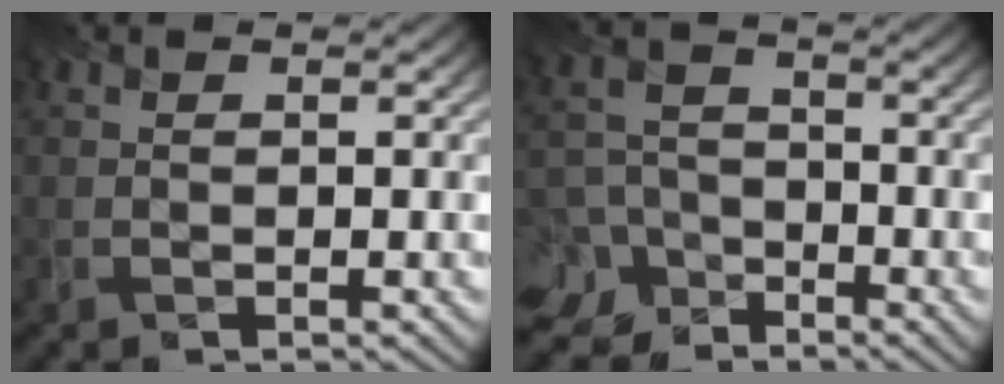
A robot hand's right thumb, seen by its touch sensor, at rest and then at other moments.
{"total": 8.7, "force": [-6.0, 5.7, 2.7], "torque": [-0.062, -0.025, -0.115]}